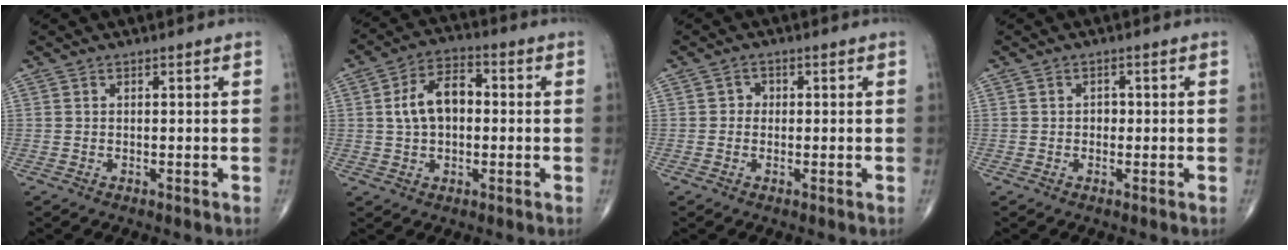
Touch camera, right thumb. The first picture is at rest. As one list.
[{"total": 9.2, "force": [0.6, 5.8, 7.1], "torque": [-0.118, 0.023, 0.005]}, {"total": 1.6, "force": [-0.1, 1.5, 0.6], "torque": [0.003, 0.006, -0.007]}, {"total": 1.3, "force": [-0.1, 1.1, 0.7], "torque": [-0.004, 0.004, -0.005]}]